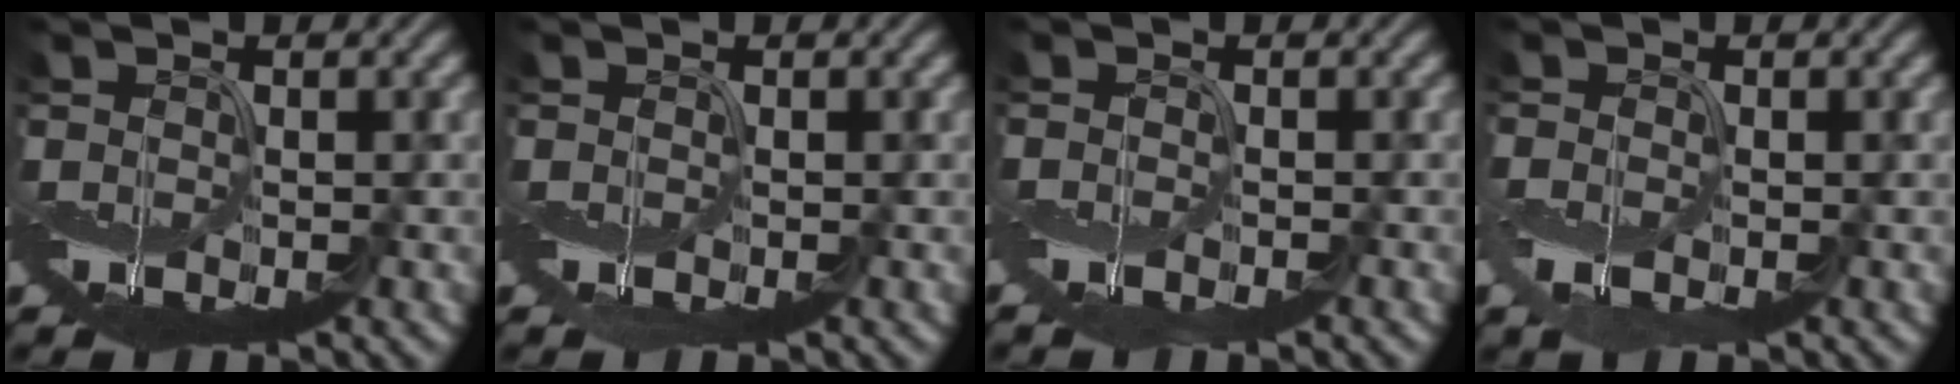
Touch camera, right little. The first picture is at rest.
{"total": 0.0}
{"total": 1.7, "force": [-1.3, 0.5, 0.9], "torque": [-0.014, -0.003, -0.024]}
{"total": 1.5, "force": [-0.7, 0.9, 1.0], "torque": [-0.030, -0.003, -0.016]}